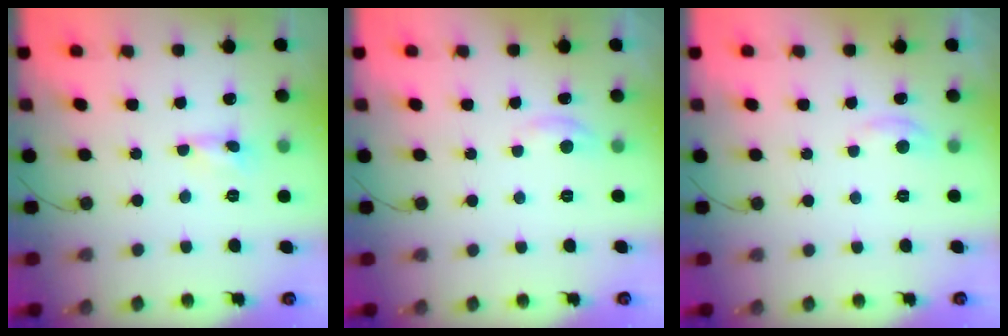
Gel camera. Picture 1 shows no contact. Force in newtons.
{"total": 3.2, "press": 3.1, "slide": 0.4}
{"total": 3.3, "press": 3.3, "slide": 0.5}